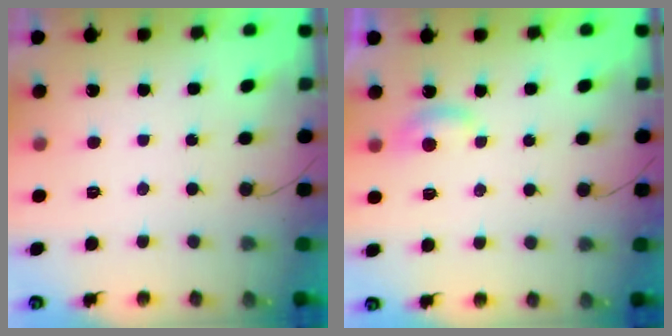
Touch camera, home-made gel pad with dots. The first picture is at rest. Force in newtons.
{"total": 3.6, "press": 3.6, "slide": 0.4}